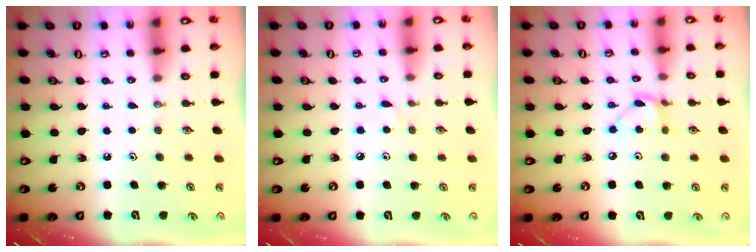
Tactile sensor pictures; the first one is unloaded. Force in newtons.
{"total": 3.0, "press": 3.0, "slide": 0.2}
{"total": 5.5, "press": 5.5, "slide": 0.2}